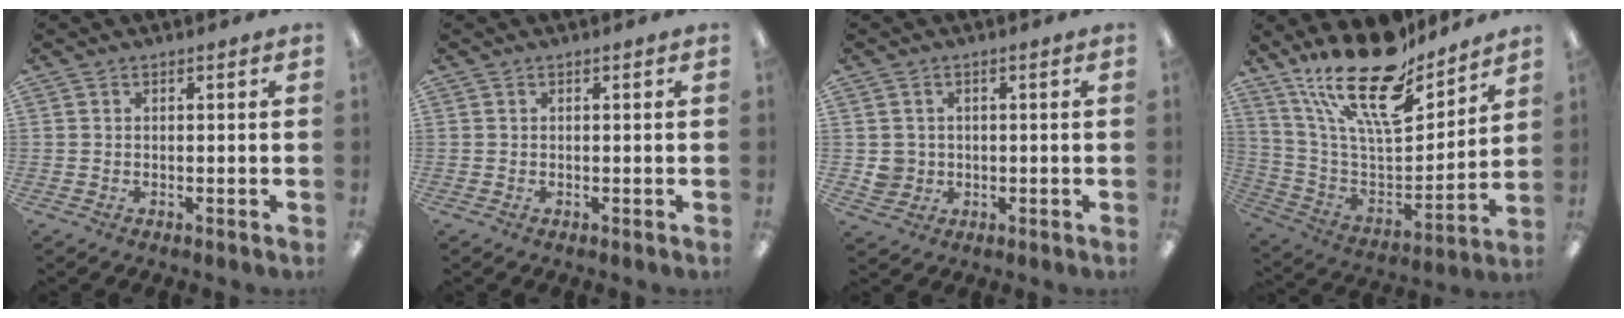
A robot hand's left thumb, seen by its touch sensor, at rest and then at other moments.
{"total": 0.0}
{"total": 3.8, "force": [0.3, 3.7, 0.6], "torque": [-0.010, 0.006, 0.006]}
{"total": 23.8, "force": [17.2, 8.4, 14.2], "torque": [-0.264, -0.109, 0.301]}